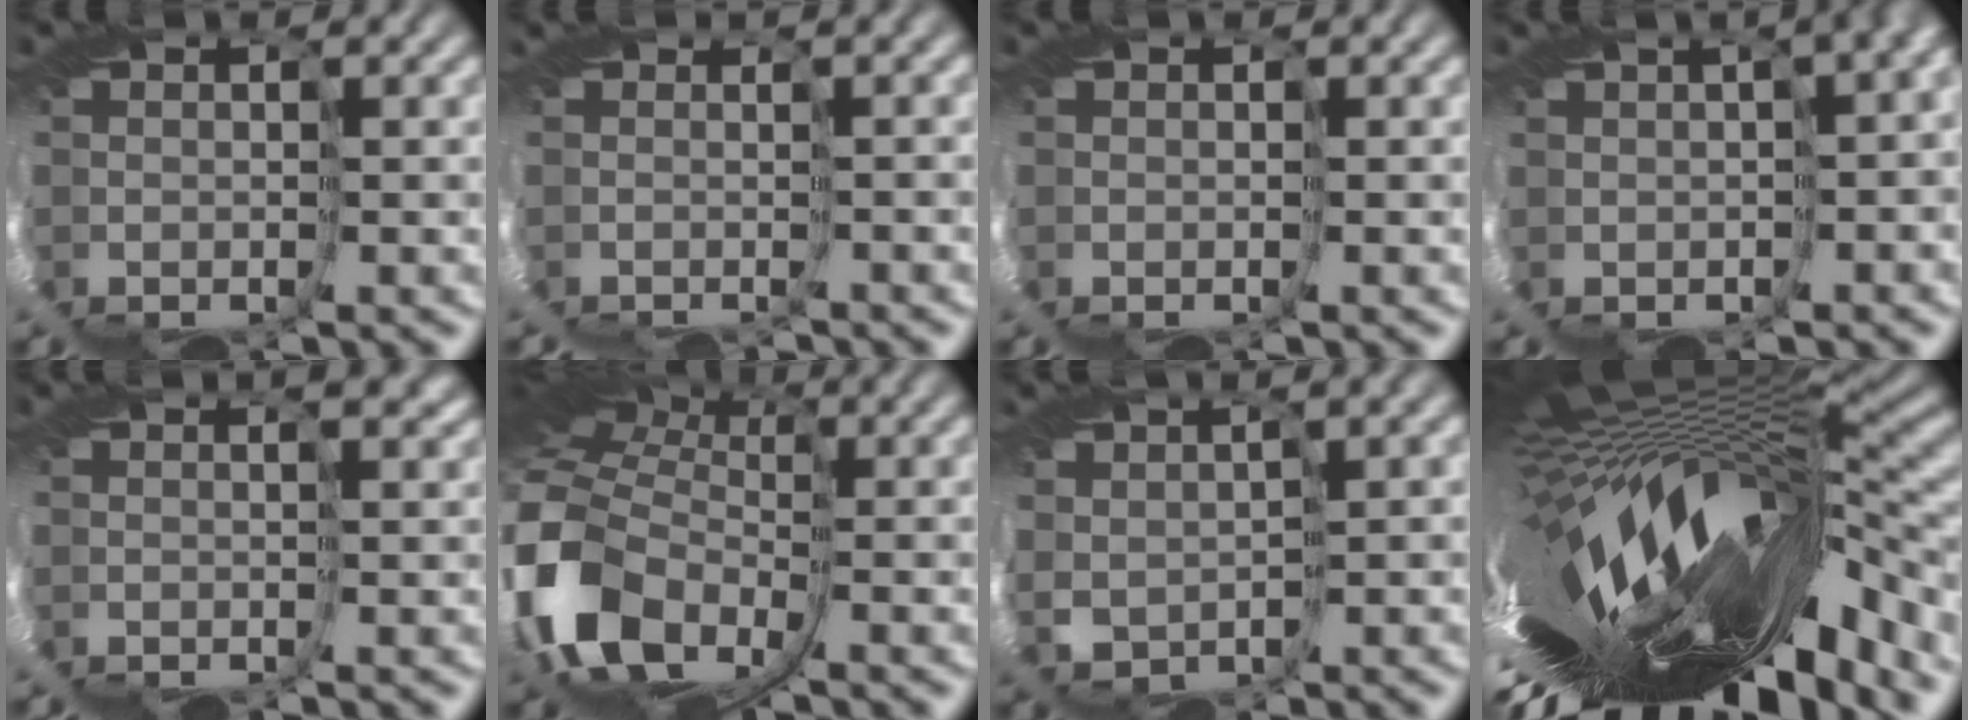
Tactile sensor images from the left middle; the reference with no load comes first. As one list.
[{"total": 4.7, "force": [-2.5, -2.8, -2.8], "torque": [0.049, -0.005, -0.018]}, {"total": 0.0}, {"total": 6.3, "force": [-1.2, 1.5, 6.0], "torque": [-0.075, 0.022, 0.017]}, {"total": 2.4, "force": [0.2, -2.1, -1.3], "torque": [0.012, -0.005, 0.014]}, {"total": 7.5, "force": [-0.5, 5.3, 5.4], "torque": [-0.188, -0.021, -0.004]}, {"total": 2.2, "force": [1.8, -0.3, -1.1], "torque": [-0.006, -0.020, 0.036]}, {"total": 12.2, "force": [-4.1, 0.1, 11.5], "torque": [-0.193, -0.027, -0.060]}]